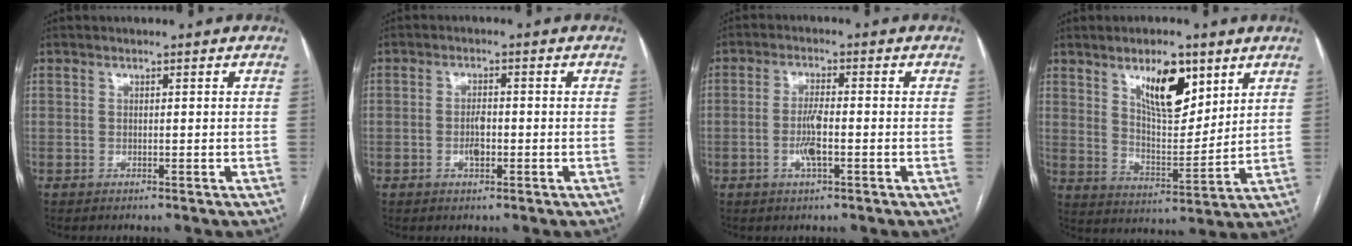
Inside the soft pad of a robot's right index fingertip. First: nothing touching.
{"total": 2.6, "force": [-0.7, 1.0, 2.3], "torque": [-0.042, 0.002, -0.011]}
{"total": 4.3, "force": [-1.2, 0.7, 4.0], "torque": [-0.083, -0.002, -0.021]}
{"total": 10.7, "force": [6.0, 3.7, 8.1], "torque": [-0.139, -0.002, 0.112]}